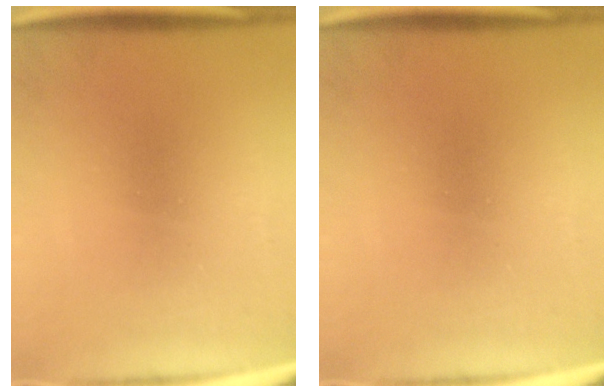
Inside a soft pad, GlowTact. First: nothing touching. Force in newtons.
{"total": 0.0}